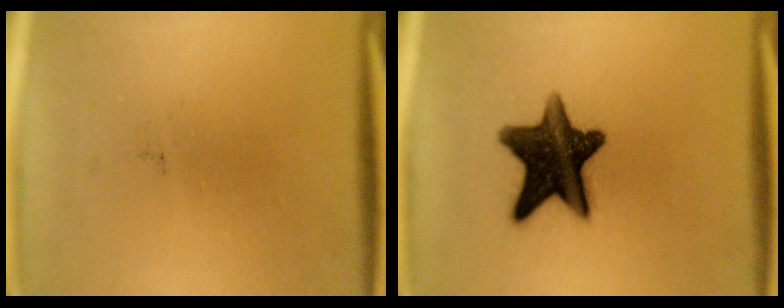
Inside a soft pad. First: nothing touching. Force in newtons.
{"total": 14.3}